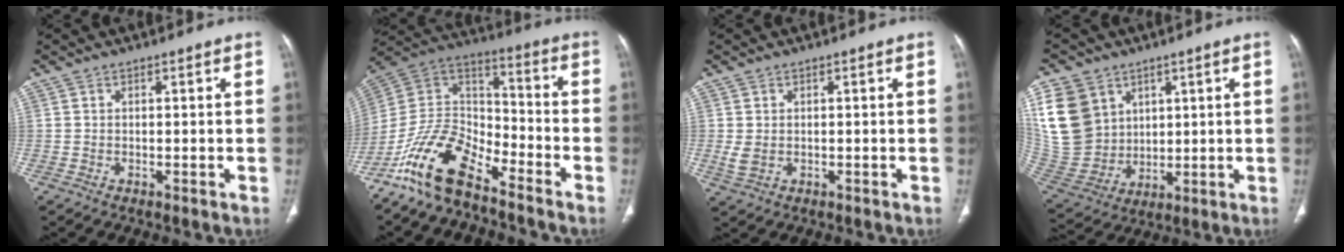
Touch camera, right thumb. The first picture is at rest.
{"total": 15.2, "force": [-11.1, 6.4, 8.2], "torque": [-0.142, 0.083, -0.217]}
{"total": 2.6, "force": [0.0, 2.0, 1.7], "torque": [-0.042, -0.003, 0.008]}
{"total": 18.1, "force": [7.1, 14.4, 8.4], "torque": [-0.170, -0.013, 0.161]}